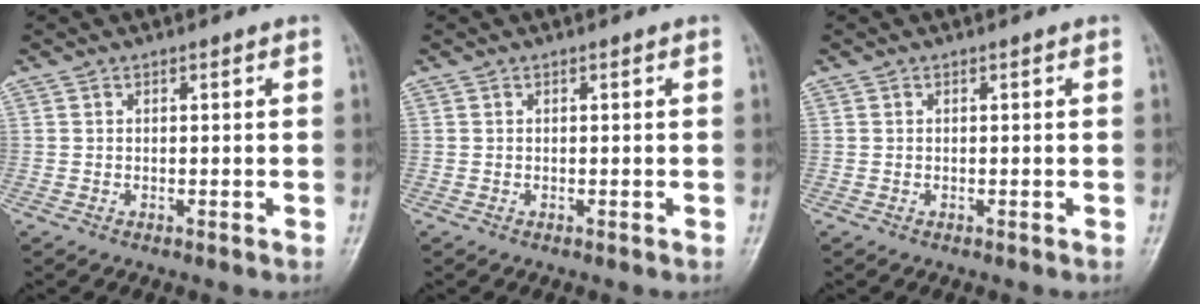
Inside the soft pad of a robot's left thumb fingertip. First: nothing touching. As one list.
[{"total": 0.0}, {"total": 0.0}]